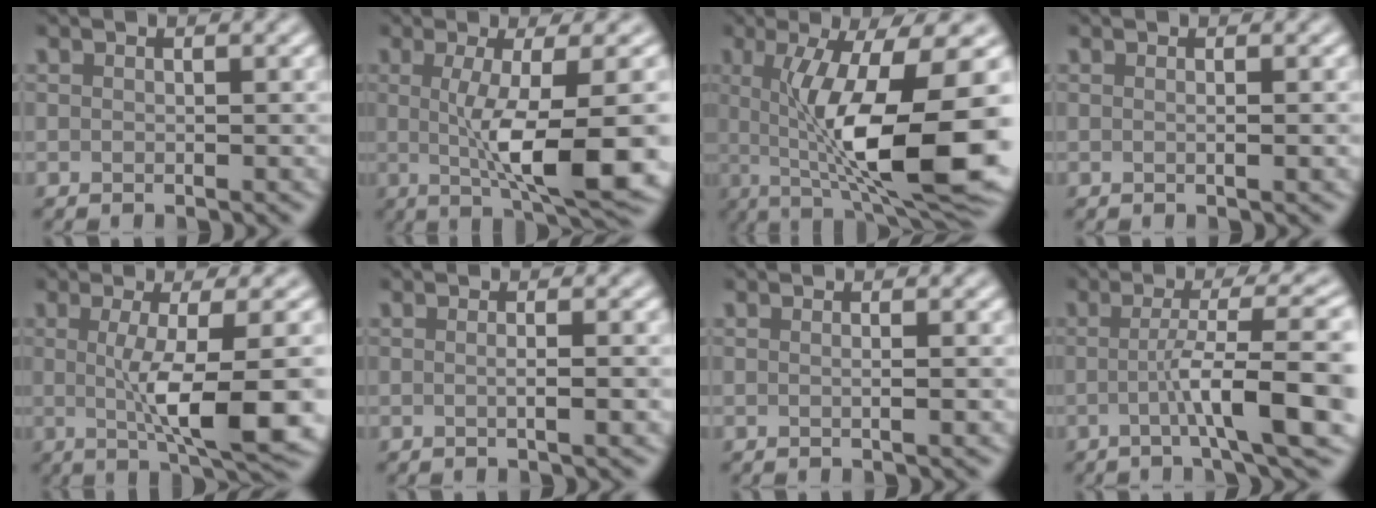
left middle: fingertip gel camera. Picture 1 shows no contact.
{"total": 9.7, "force": [-1.0, 2.2, 9.4], "torque": [-0.141, -0.012, -0.013]}
{"total": 13.3, "force": [-0.6, 3.3, 12.9], "torque": [-0.198, -0.013, -0.007]}
{"total": 1.1, "force": [0.0, 0.3, 1.1], "torque": [-0.010, 0.002, -0.005]}
{"total": 8.6, "force": [-0.8, 1.8, 8.4], "torque": [-0.126, -0.009, -0.011]}
{"total": 2.2, "force": [-0.1, 0.6, 2.1], "torque": [-0.024, -0.001, -0.008]}
{"total": 1.5, "force": [0.0, 0.5, 1.4], "torque": [-0.013, 0.001, -0.006]}
{"total": 8.0, "force": [-1.5, 1.2, 7.8], "torque": [-0.113, 0.012, -0.029]}